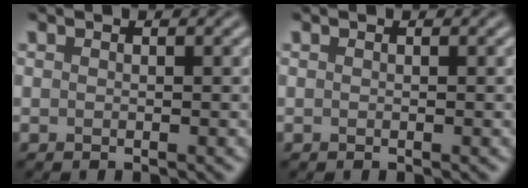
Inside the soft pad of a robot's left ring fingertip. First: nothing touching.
{"total": 0.0}